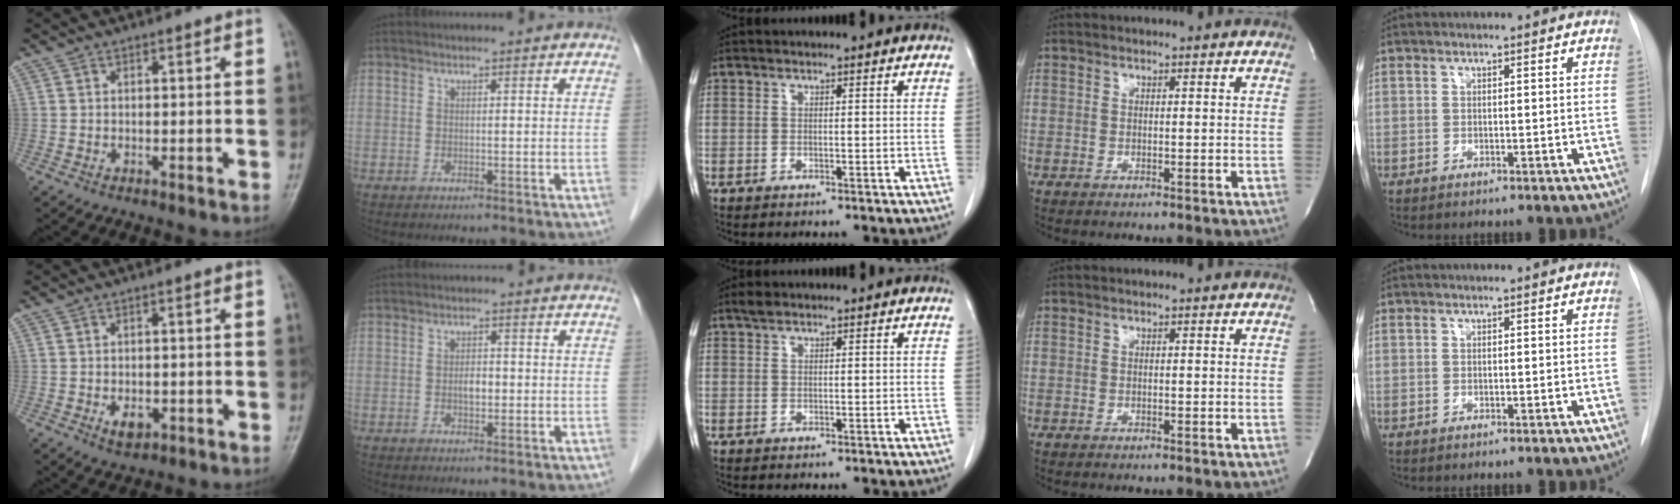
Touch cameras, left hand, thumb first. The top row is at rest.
{"thumb": {"total": 3.7, "force": [-1.4, 2.3, 2.5], "torque": [-0.031, 0.006, -0.018]}, "index": {"total": 1.9, "force": [-0.3, 1.0, 1.5], "torque": [-0.026, 0.002, -0.003]}, "middle": {"total": 1.1, "force": [0.9, 0.4, 0.5], "torque": [-0.012, 0.010, 0.017]}}